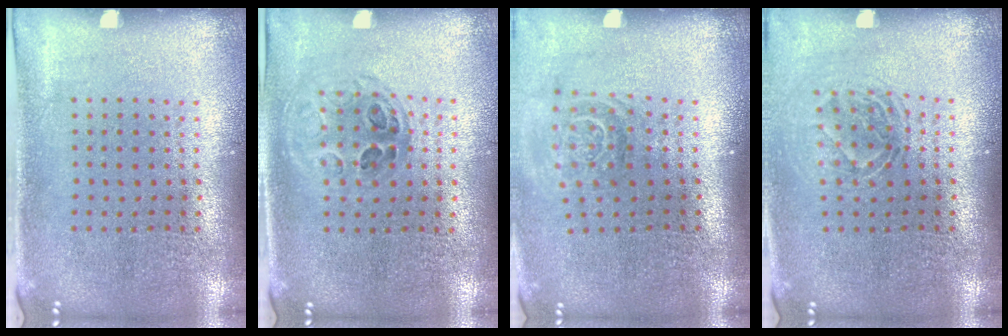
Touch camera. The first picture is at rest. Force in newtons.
{"total": 1.0, "press": 1.0, "slide": 0.2}
{"total": 1.6, "press": 1.1, "slide": 1.1}
{"total": 1.5, "press": 1.2, "slide": 0.9}